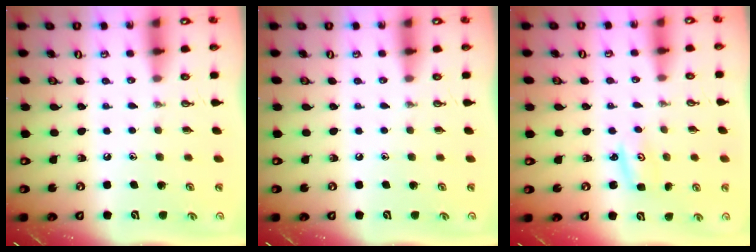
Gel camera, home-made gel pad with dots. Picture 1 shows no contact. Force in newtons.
{"total": 0.0}
{"total": 2.6, "press": 2.6, "slide": 0.3}